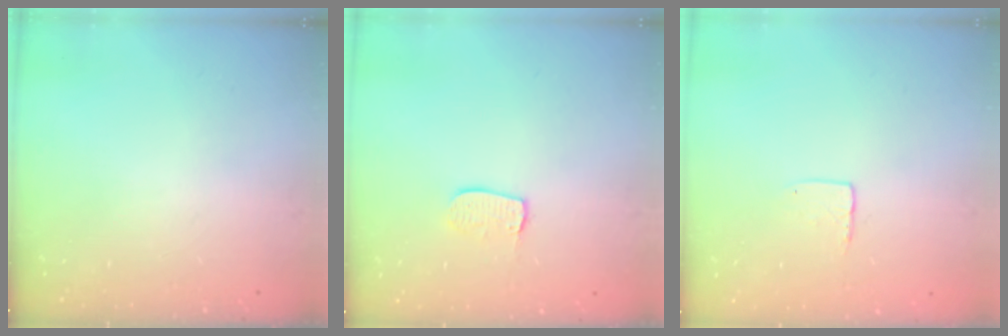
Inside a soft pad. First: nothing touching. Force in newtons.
{"total": 6.6, "press": 6.6, "slide": 0.5}
{"total": 3.7, "press": 3.7, "slide": 0.3}